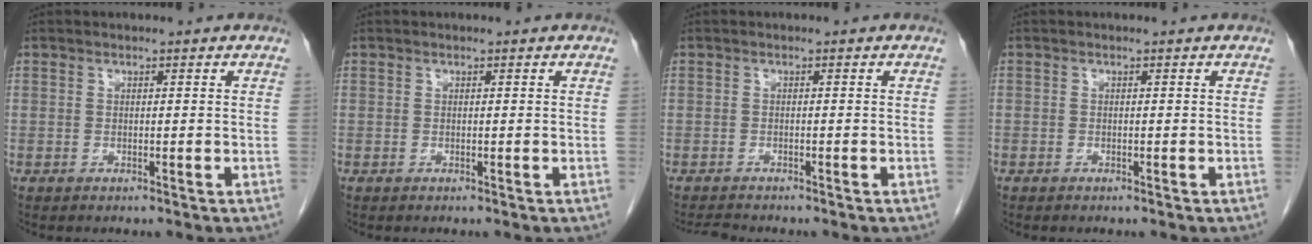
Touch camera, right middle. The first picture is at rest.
{"total": 0.0}
{"total": 1.8, "force": [-1.8, 0.1, 0.3], "torque": [-0.014, -0.011, -0.027]}
{"total": 0.0}